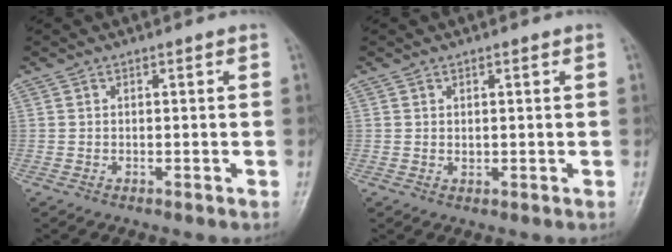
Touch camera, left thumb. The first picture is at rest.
{"total": 1.1, "force": [0.4, 0.7, 0.8], "torque": [-0.010, -0.004, 0.009]}